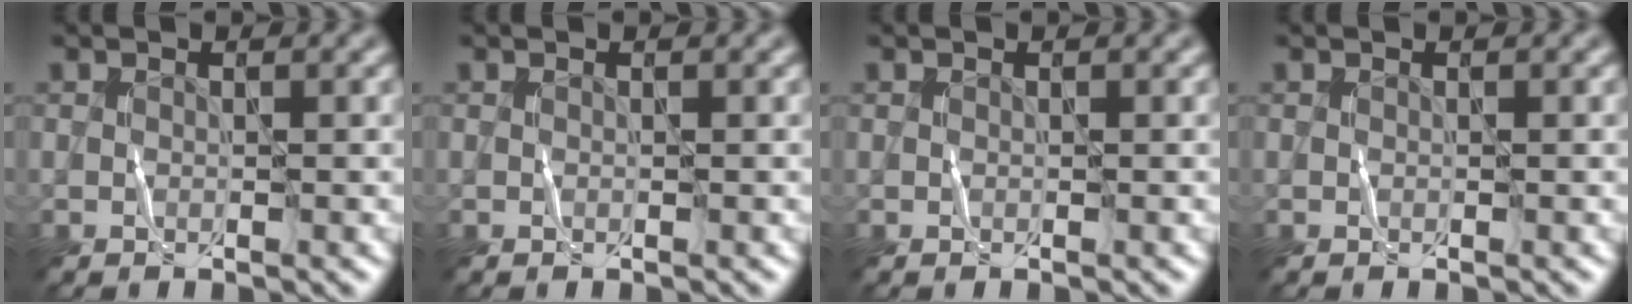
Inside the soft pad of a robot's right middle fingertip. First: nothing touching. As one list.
[{"total": 0.0}, {"total": 0.0}, {"total": 0.0}]